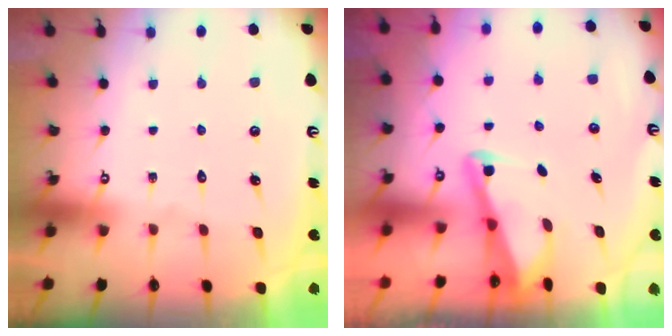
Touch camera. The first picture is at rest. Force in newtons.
{"total": 2.9, "press": 2.9, "slide": 0.4}